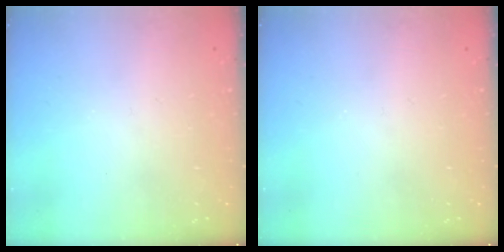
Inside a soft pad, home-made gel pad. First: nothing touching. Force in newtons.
{"total": 0.0}